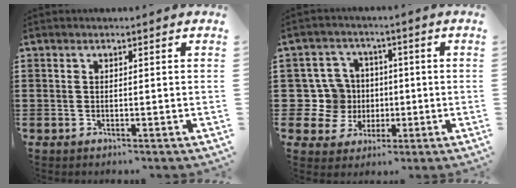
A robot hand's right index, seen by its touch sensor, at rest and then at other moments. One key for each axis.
{"total": 8.3, "fx": 0.2, "fy": 7.9, "fz": 2.3, "tx": -0.098, "ty": 0.013, "tz": 0.008}